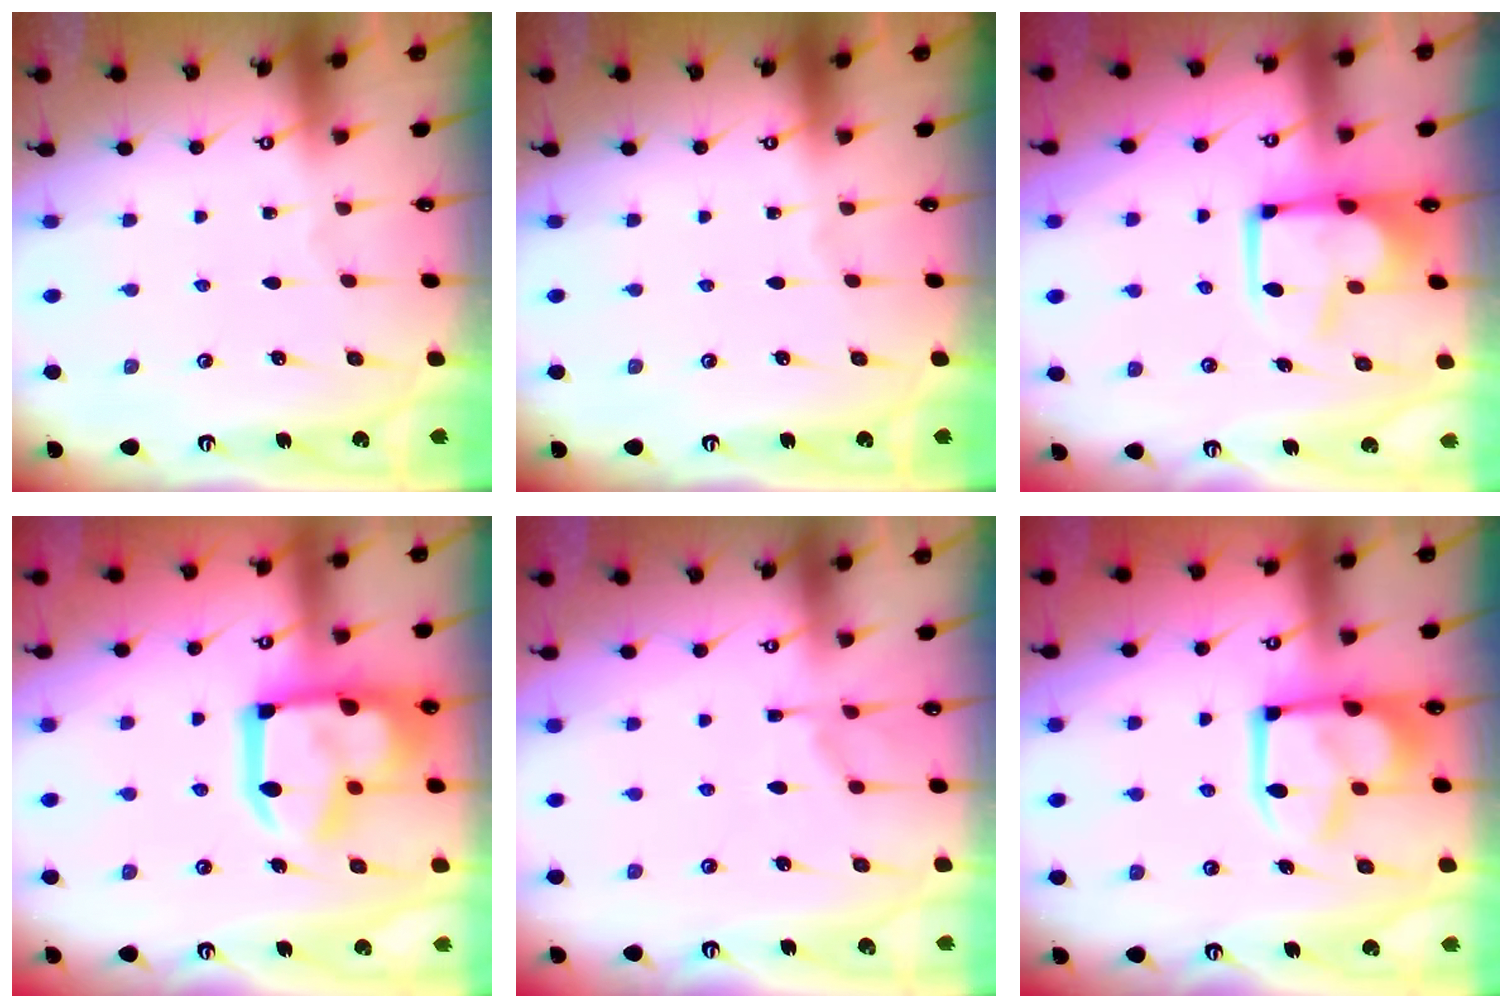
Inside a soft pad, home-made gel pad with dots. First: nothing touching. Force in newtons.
{"total": 0.0}
{"total": 3.4, "press": 3.3, "slide": 0.8}
{"total": 20.2, "press": 20.1, "slide": 2.3}
{"total": 1.7, "press": 0.7, "slide": 1.5}
{"total": 14.4, "press": 14.3, "slide": 1.7}